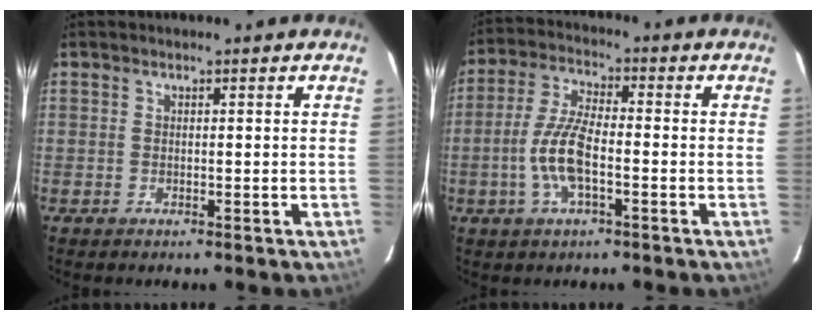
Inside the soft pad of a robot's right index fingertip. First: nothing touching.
{"total": 8.9, "force": [-2.6, 2.7, 8.0], "torque": [-0.172, 0.003, -0.053]}